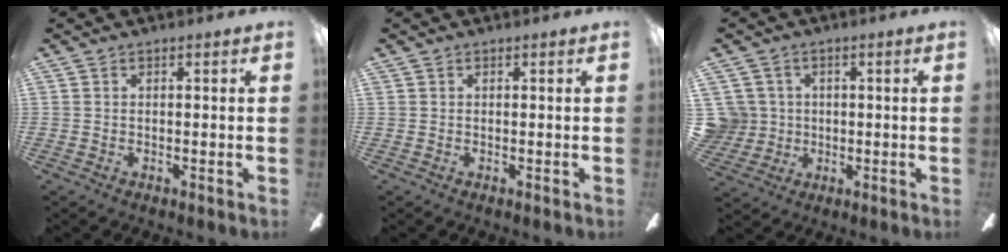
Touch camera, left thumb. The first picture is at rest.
{"total": 0.0}
{"total": 6.6, "force": [1.0, 6.4, 1.0], "torque": [-0.049, 0.007, 0.025]}